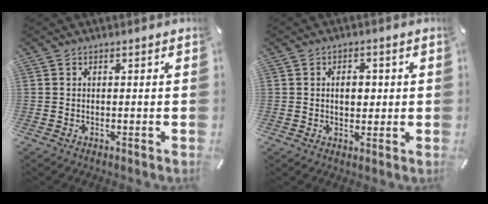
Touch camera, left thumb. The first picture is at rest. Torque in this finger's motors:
{"motor_torque": [-0.27, 0.54, 0.39, 0.12, 0.02]}